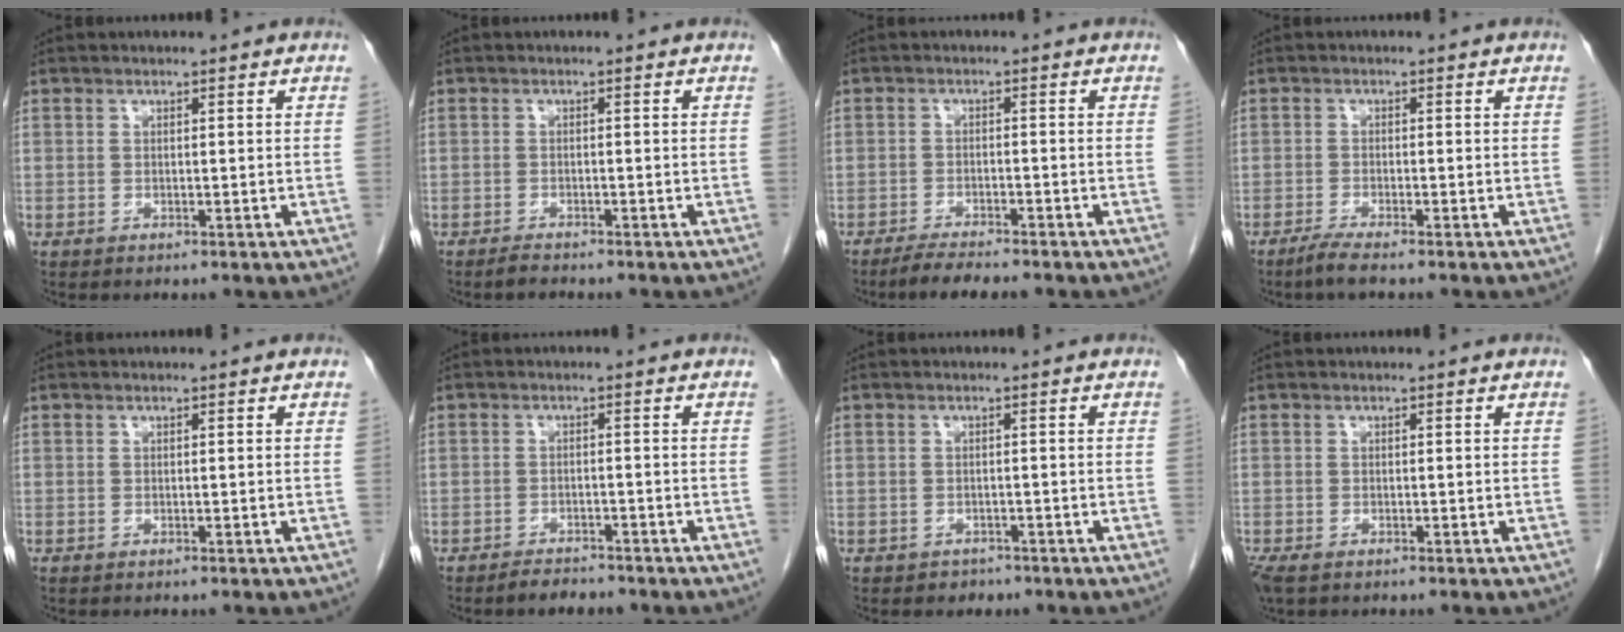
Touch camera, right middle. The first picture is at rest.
{"total": 1.3, "force": [-1.2, 0.2, 0.5], "torque": [-0.016, -0.003, -0.021]}
{"total": 4.8, "force": [-4.2, 0.4, 2.3], "torque": [-0.039, -0.012, -0.070]}
{"total": 2.4, "force": [-1.9, -0.2, 1.4], "torque": [-0.038, -0.007, -0.041]}
{"total": 0.0}
{"total": 2.9, "force": [-2.6, 0.9, 1.0], "torque": [-0.021, -0.002, -0.040]}
{"total": 1.6, "force": [-1.1, 1.1, 0.0], "torque": [-0.007, 0.003, -0.017]}
{"total": 3.3, "force": [-2.2, 1.6, 2.0], "torque": [-0.048, -0.012, -0.037]}